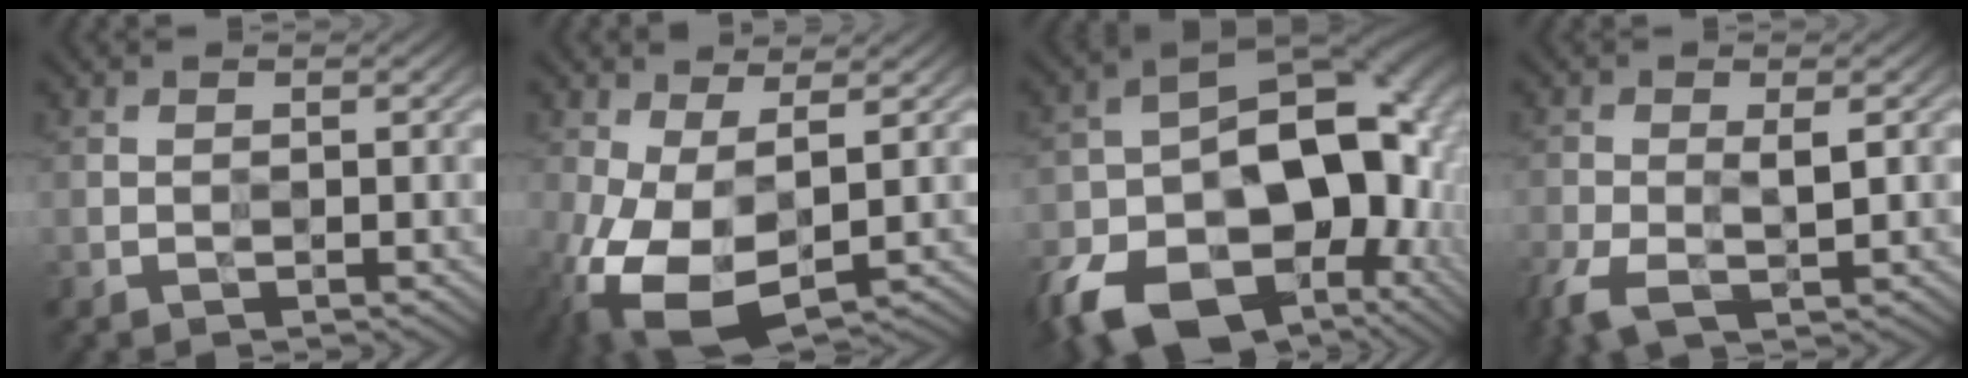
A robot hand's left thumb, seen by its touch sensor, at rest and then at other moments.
{"total": 10.3, "force": [-2.6, 5.0, 8.7], "torque": [-0.208, -0.021, -0.038]}
{"total": 21.3, "force": [-7.4, 13.7, 14.5], "torque": [-0.257, -0.044, -0.098]}
{"total": 5.0, "force": [-1.5, 2.1, 4.3], "torque": [-0.099, -0.007, -0.028]}